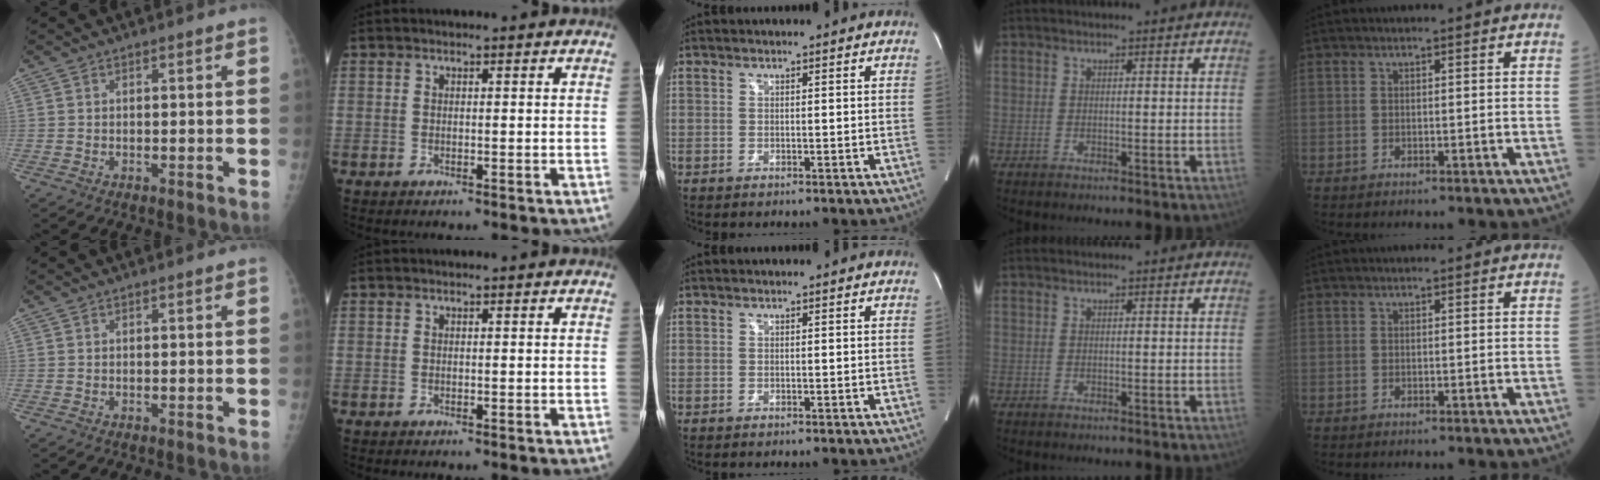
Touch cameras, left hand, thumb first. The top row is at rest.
{}